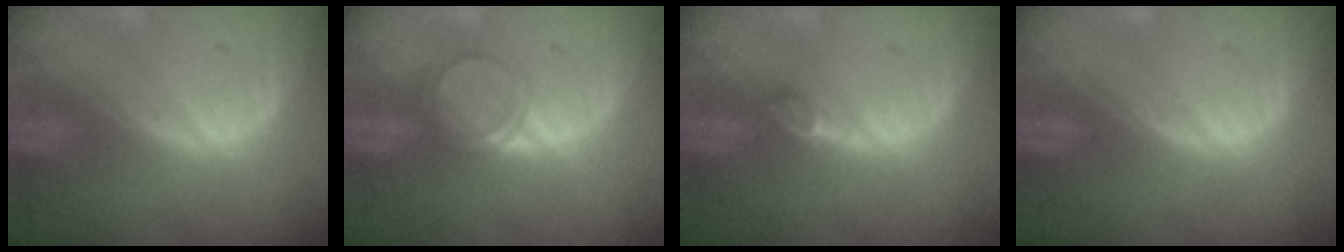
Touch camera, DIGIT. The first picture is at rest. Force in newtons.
{"total": 3.0, "press": 3.0, "slide": 0.3}
{"total": 2.0, "press": 1.9, "slide": 0.4}
{"total": 0.0}